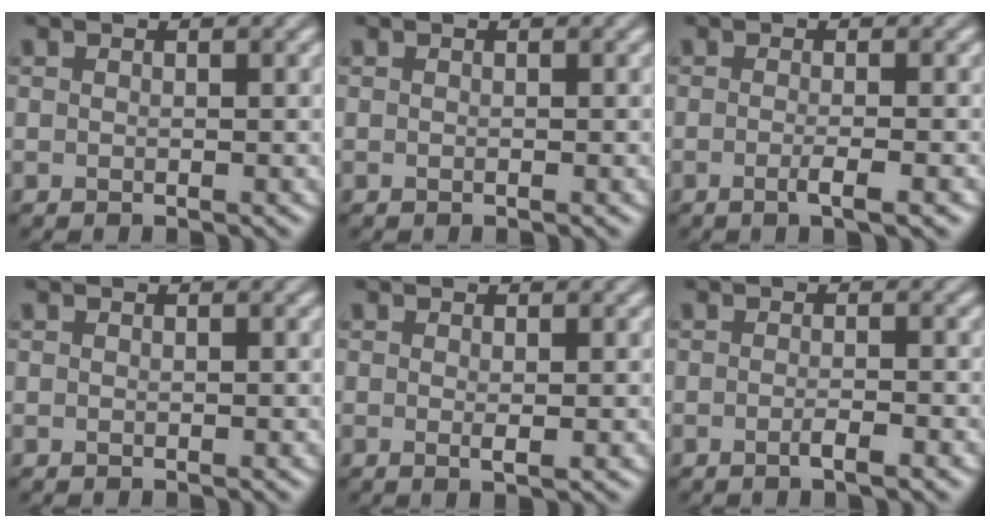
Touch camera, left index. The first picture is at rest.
{"total": 0.0}
{"total": 2.5, "force": [-0.8, 0.6, 2.3], "torque": [-0.029, 0.001, -0.019]}
{"total": 0.0}
{"total": 1.1, "force": [0.0, 0.1, 1.1], "torque": [-0.018, -0.003, -0.001]}
{"total": 2.0, "force": [-0.9, 0.4, 1.7], "torque": [-0.022, 0.001, -0.018]}